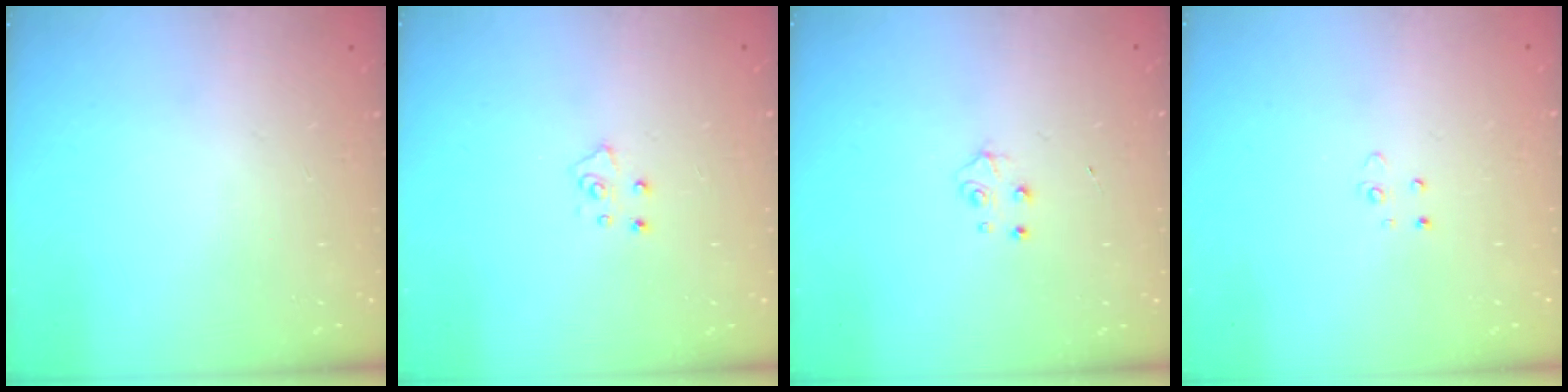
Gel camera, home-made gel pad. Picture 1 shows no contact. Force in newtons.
{"total": 5.7, "press": 5.7, "slide": 0.4}
{"total": 4.0, "press": 4.0, "slide": 0.5}
{"total": 2.6, "press": 2.6, "slide": 0.2}